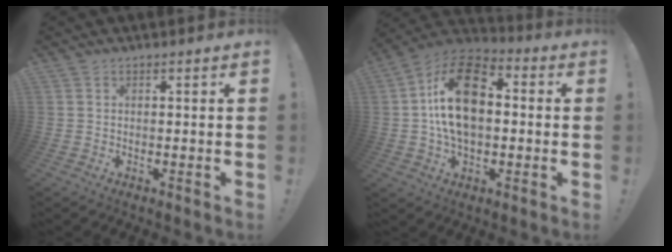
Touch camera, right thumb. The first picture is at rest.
{"total": 19.6, "force": [1.5, 12.2, 15.2], "torque": [-0.264, 0.016, 0.023]}